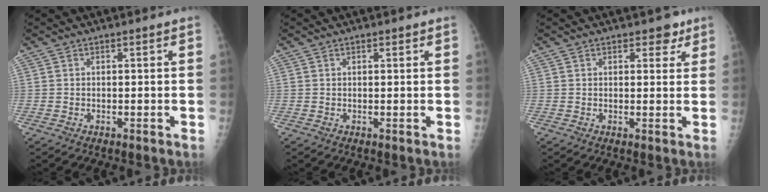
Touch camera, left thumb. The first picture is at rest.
{"total": 0.8, "force": [0.5, 0.3, 0.5], "torque": [-0.006, -0.001, 0.006]}
{"total": 3.0, "force": [1.9, 1.8, 1.5], "torque": [0.003, -0.007, 0.023]}